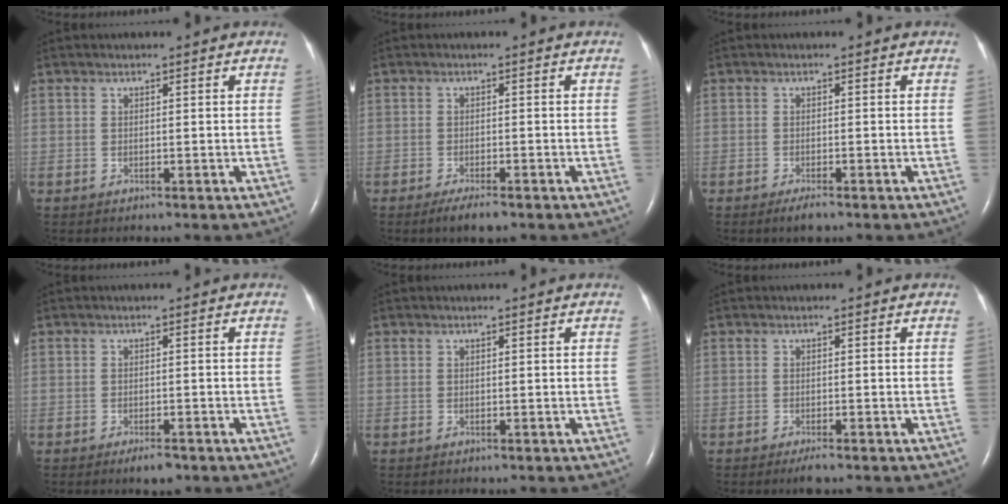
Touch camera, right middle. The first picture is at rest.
{"total": 3.3, "force": [-2.4, 0.6, 2.2], "torque": [-0.041, -0.005, -0.038]}
{"total": 1.9, "force": [-1.4, 0.3, 1.3], "torque": [-0.030, -0.005, -0.024]}
{"total": 2.3, "force": [-1.6, 0.6, 1.5], "torque": [-0.024, -0.002, -0.022]}
{"total": 0.0}
{"total": 1.6, "force": [-1.2, 0.1, 1.1], "torque": [-0.023, -0.005, -0.020]}